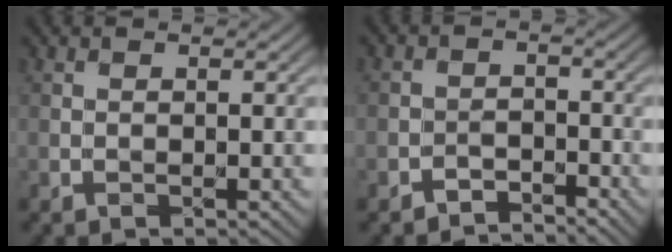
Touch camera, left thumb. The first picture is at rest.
{"total": 3.7, "force": [-2.6, 2.4, -0.9], "torque": [0.048, 0.008, -0.062]}